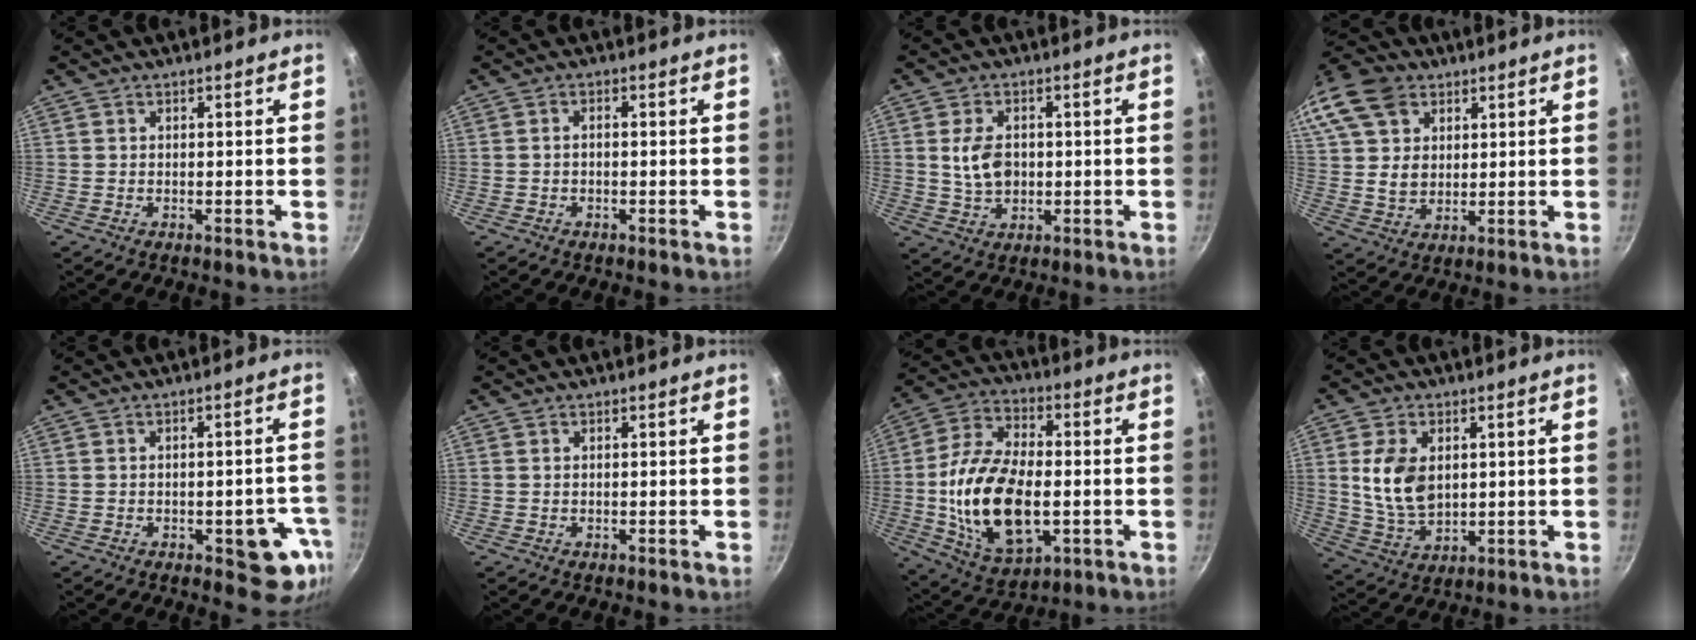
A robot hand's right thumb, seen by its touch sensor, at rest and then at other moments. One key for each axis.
{"total": 1.2, "fx": -0.4, "fy": 0.7, "fz": 0.9, "tx": -0.018, "ty": 0.012, "tz": -0.006}
{"total": 6.8, "fx": 0.4, "fy": 4.7, "fz": 4.9, "tx": -0.078, "ty": 0.000, "tz": 0.009}
{"total": 21.6, "fx": 9.8, "fy": 15.8, "fz": 11.0, "tx": -0.256, "ty": 0.020, "tz": 0.181}
{"total": 9.0, "fx": -3.3, "fy": 4.2, "fz": 7.2, "tx": -0.033, "ty": 0.017, "tz": -0.040}
{"total": 0.0}
{"total": 21.1, "fx": -2.4, "fy": 11.7, "fz": 17.4, "tx": -0.320, "ty": 0.014, "tz": -0.037}
{"total": 10.5, "fx": 1.8, "fy": 6.8, "fz": 7.7, "tx": -0.135, "ty": -0.018, "tz": 0.044}